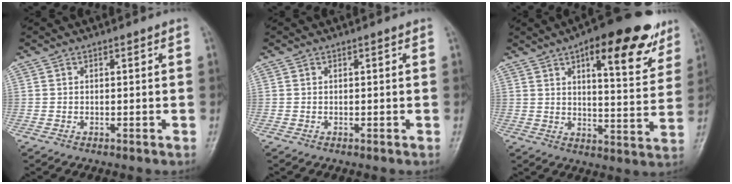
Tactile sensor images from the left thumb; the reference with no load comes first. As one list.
[{"total": 0.0}, {"total": 18.4, "force": [10.3, 6.5, 13.8], "torque": [-0.145, -0.034, 0.141]}]